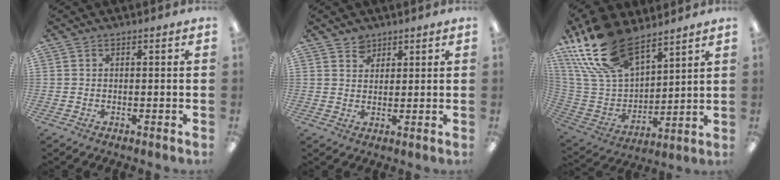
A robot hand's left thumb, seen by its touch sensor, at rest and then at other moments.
{"total": 3.2, "force": [2.5, 2.0, 0.0], "torque": [0.000, -0.007, 0.046]}
{"total": 22.2, "force": [15.3, 11.1, 11.8], "torque": [-0.260, -0.073, 0.282]}